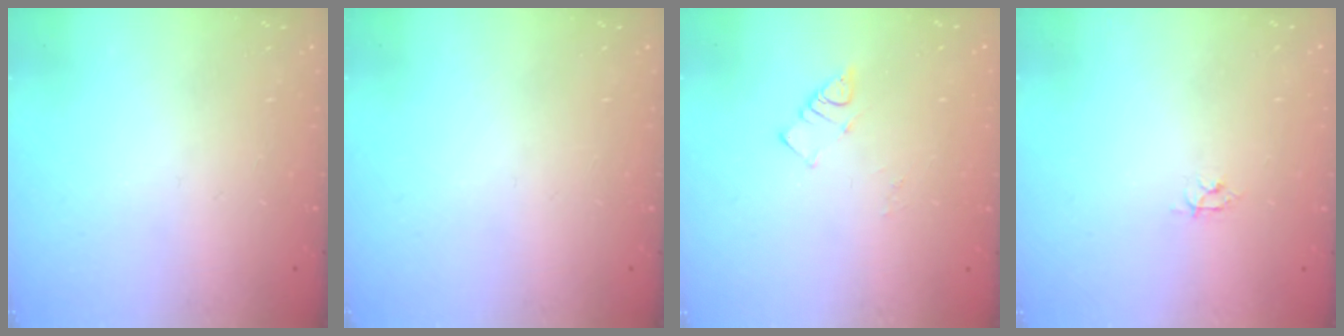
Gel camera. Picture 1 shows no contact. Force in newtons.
{"total": 0.0}
{"total": 3.6, "press": 3.6, "slide": 0.5}
{"total": 3.6, "press": 3.6, "slide": 0.5}